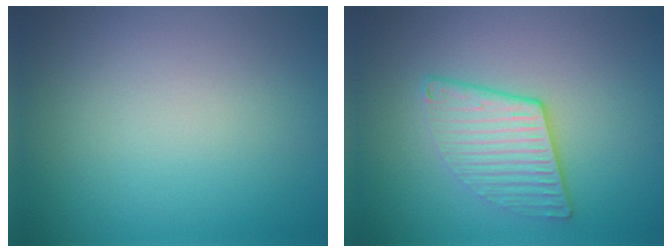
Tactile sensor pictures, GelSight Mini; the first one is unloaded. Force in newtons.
{"total": 3.1, "press": 2.7, "slide": 1.4}